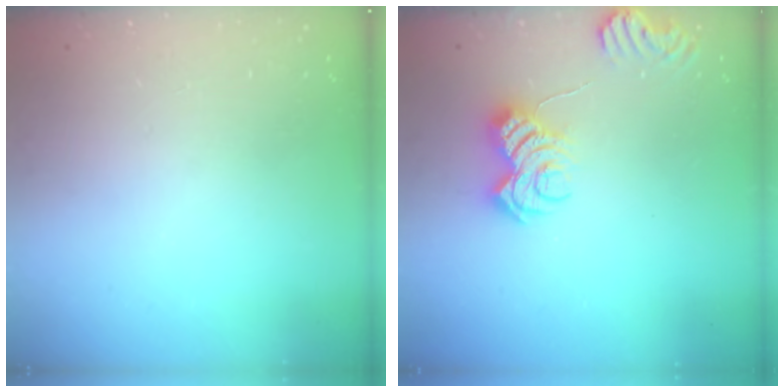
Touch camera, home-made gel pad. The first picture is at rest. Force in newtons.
{"total": 9.4, "press": 9.4, "slide": 0.6}